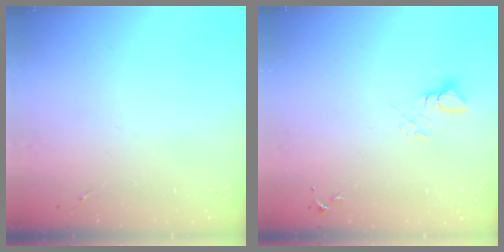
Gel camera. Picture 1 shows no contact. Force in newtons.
{"total": 3.4, "press": 3.4, "slide": 0.2}